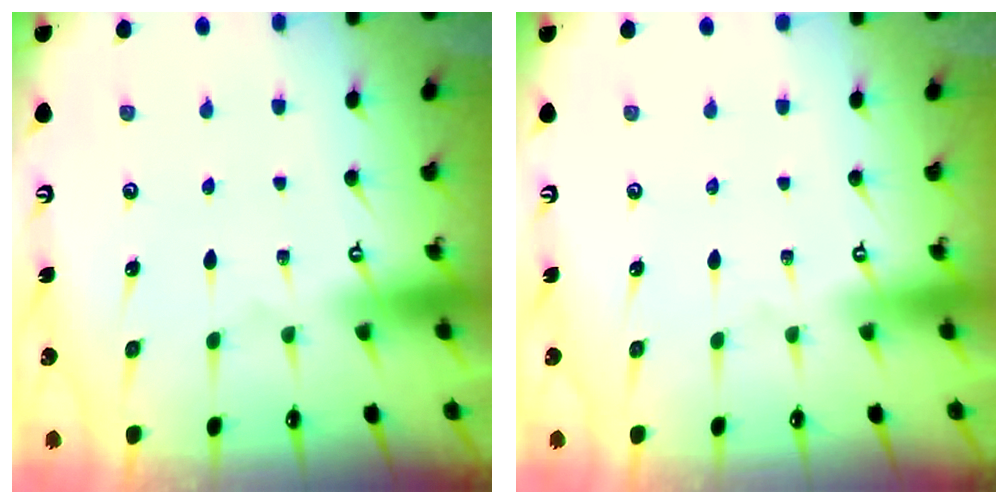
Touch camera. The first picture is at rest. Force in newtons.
{"total": 0.0}